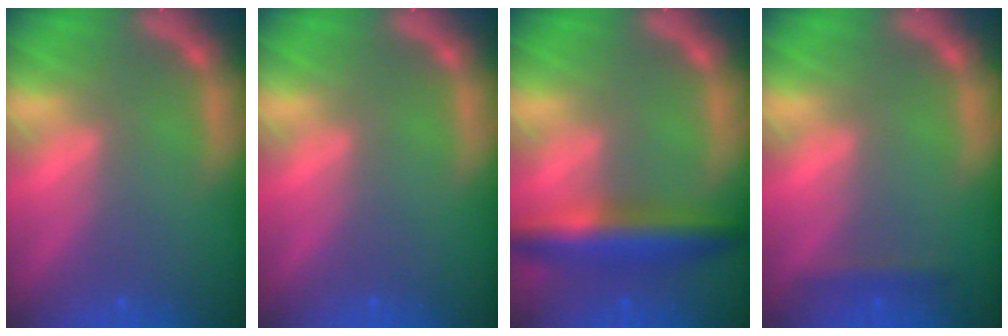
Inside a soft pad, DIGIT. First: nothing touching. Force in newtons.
{"total": 0.0}
{"total": 6.0}
{"total": 1.4}